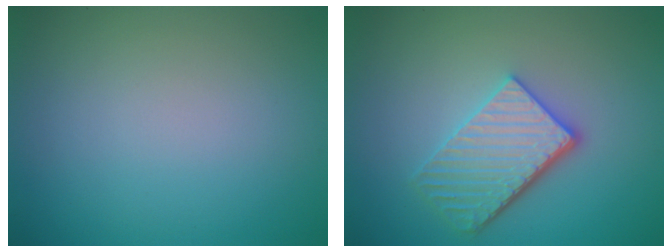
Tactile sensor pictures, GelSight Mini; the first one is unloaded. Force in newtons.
{"total": 4.5, "press": 3.6, "slide": 2.6}